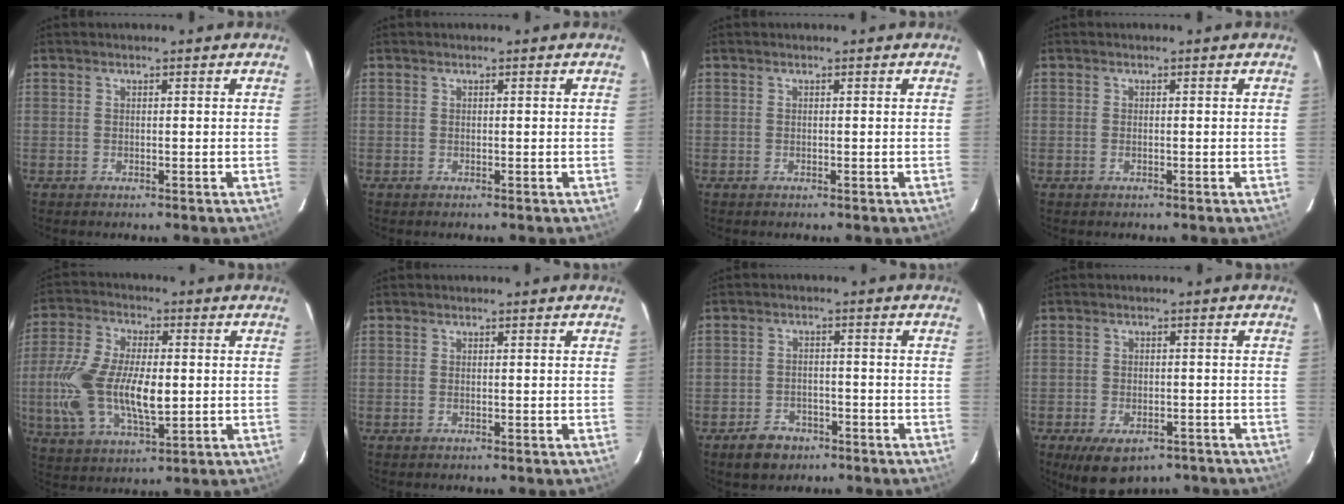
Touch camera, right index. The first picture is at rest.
{"total": 0.0}
{"total": 0.0}
{"total": 0.5, "force": [-0.2, 0.3, 0.4], "torque": [-0.007, 0.000, -0.003]}
{"total": 16.8, "force": [-1.3, 8.1, 14.7], "torque": [-0.312, -0.002, -0.022]}
{"total": 0.0}
{"total": 6.0, "force": [-4.0, 3.9, 2.1], "torque": [-0.058, 0.010, -0.054]}
{"total": 10.6, "force": [-7.1, 5.5, 5.6], "torque": [-0.117, -0.016, -0.094]}